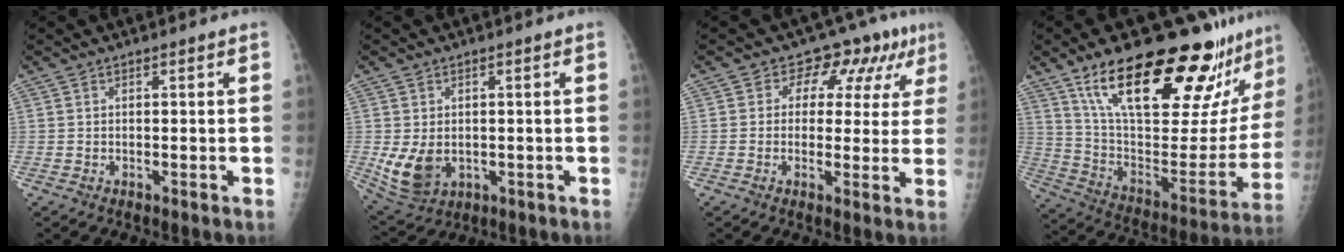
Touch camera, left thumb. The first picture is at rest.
{"total": 7.6, "force": [-0.8, 5.6, 5.1], "torque": [-0.092, -0.009, 0.005]}
{"total": 10.1, "force": [4.5, 6.9, 5.7], "torque": [-0.018, -0.002, 0.046]}
{"total": 32.9, "force": [22.4, 10.5, 21.8], "torque": [-0.295, -0.074, 0.348]}